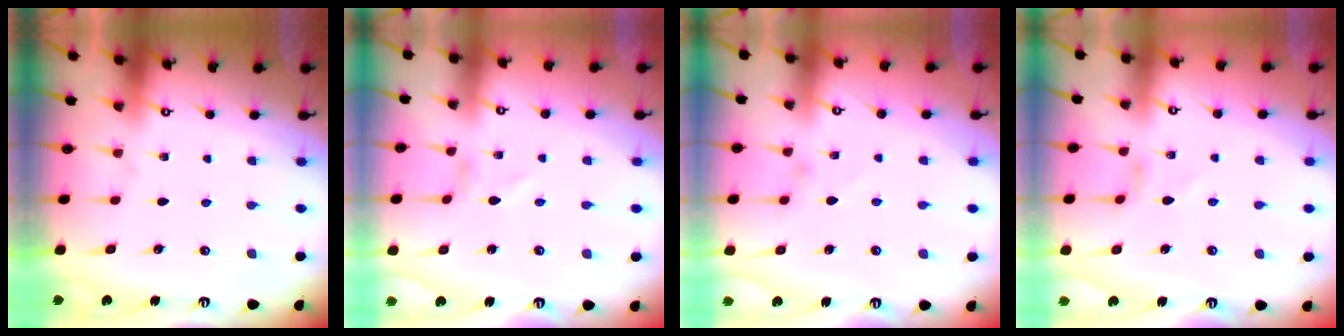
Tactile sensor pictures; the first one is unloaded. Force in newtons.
{"total": 1.3, "press": 1.3, "slide": 0.1}
{"total": 0.0}
{"total": 2.6, "press": 2.6, "slide": 0.3}